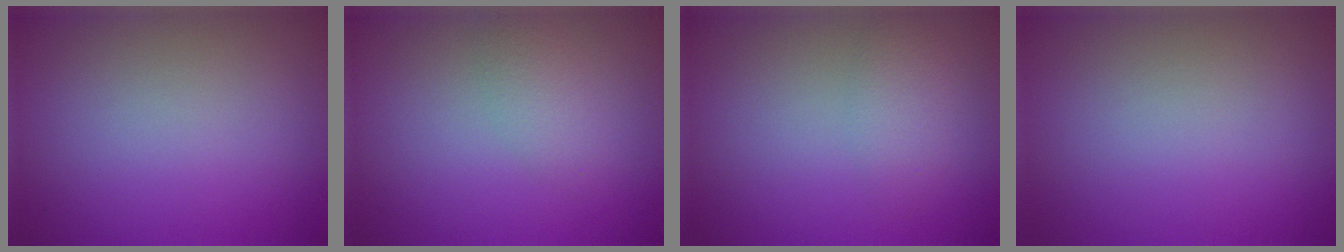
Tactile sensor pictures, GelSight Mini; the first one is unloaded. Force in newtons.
{"total": 1.9, "press": 1.9, "slide": 0.1}
{"total": 1.9, "press": 1.9, "slide": 0.1}
{"total": 0.0}